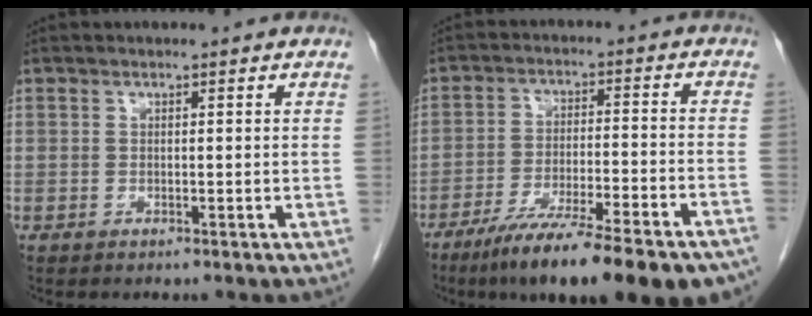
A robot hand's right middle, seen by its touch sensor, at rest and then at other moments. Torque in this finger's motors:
{"motor_torque": [1.18, -0.95, 0.36, 0.19]}